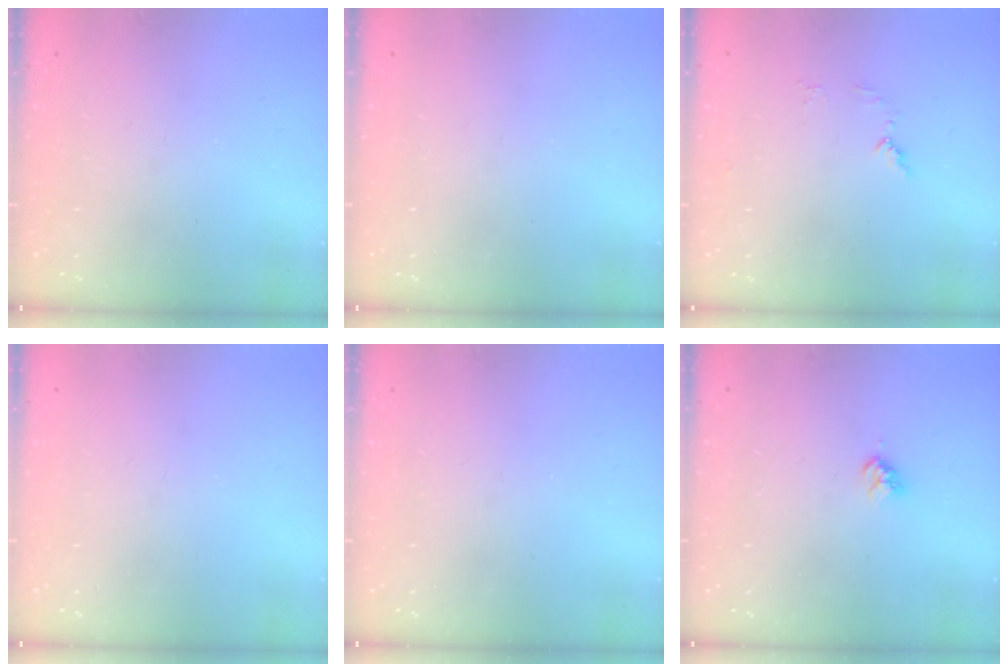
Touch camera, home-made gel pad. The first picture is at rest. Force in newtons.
{"total": 0.0}
{"total": 4.6, "press": 4.5, "slide": 0.5}
{"total": 0.0}
{"total": 0.0}
{"total": 2.9, "press": 2.9, "slide": 0.4}